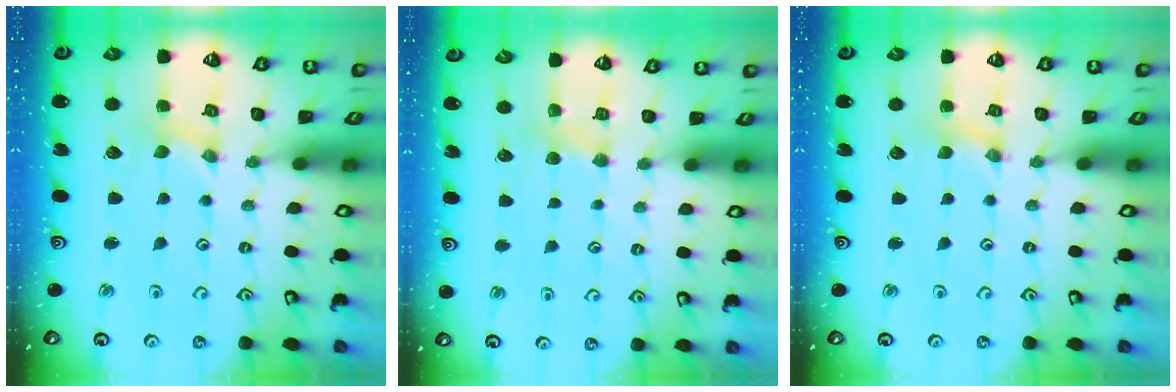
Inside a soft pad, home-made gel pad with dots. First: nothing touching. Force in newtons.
{"total": 3.6, "press": 3.6, "slide": 0.5}
{"total": 1.4, "press": 1.4, "slide": 0.3}